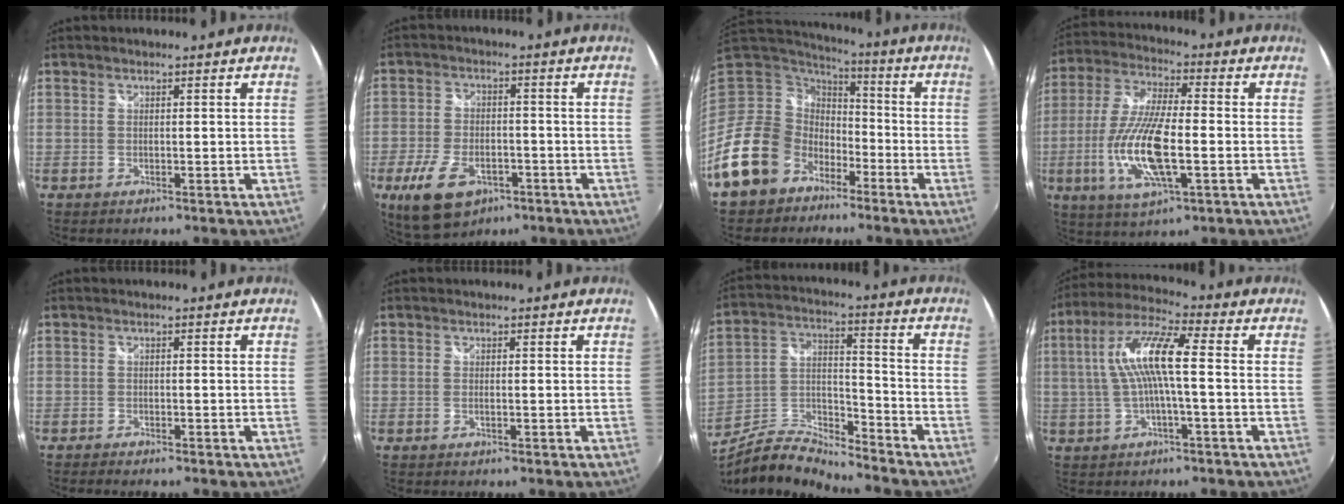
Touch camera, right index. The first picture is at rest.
{"total": 12.3, "force": [-6.4, 7.0, 7.8], "torque": [-0.177, -0.020, -0.105]}
{"total": 16.2, "force": [-9.4, 12.4, 4.6], "torque": [-0.142, 0.016, -0.163]}
{"total": 15.7, "force": [-3.6, 4.7, 14.5], "torque": [-0.303, -0.011, -0.070]}
{"total": 2.6, "force": [-2.3, 0.5, 1.2], "torque": [-0.031, -0.017, -0.041]}
{"total": 0.8, "force": [-0.1, 0.0, 0.8], "torque": [-0.017, 0.000, -0.003]}
{"total": 10.0, "force": [-8.7, 2.3, 4.3], "torque": [-0.089, 0.008, -0.172]}
{"total": 10.8, "force": [0.3, 1.5, 10.7], "torque": [-0.215, 0.017, 0.006]}